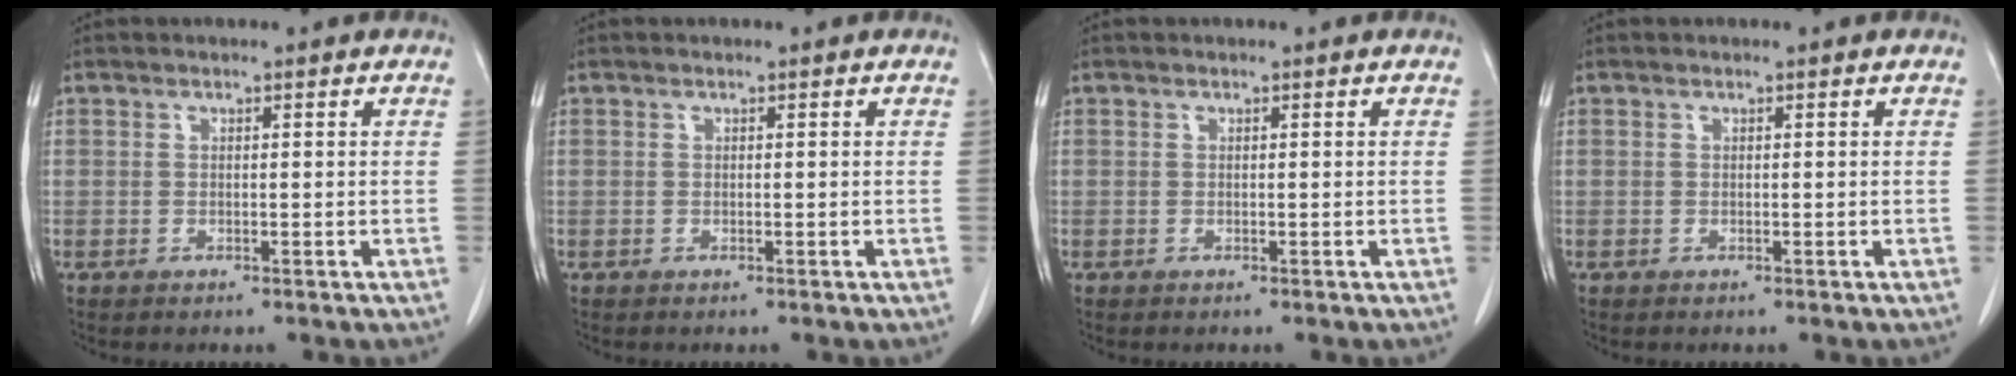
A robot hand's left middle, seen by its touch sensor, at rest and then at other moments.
{"total": 0.0}
{"total": 0.0}
{"total": 0.0}